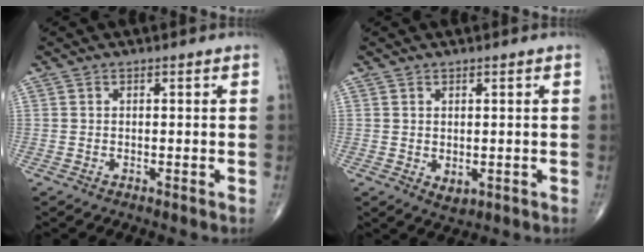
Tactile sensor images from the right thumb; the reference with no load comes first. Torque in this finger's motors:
{"motor_torque": [-0.29, 0.16, 0.16, 0.34, 0.06]}